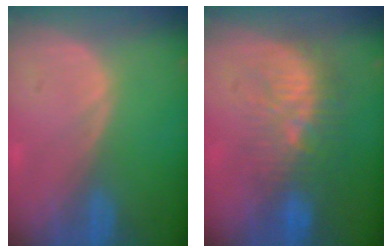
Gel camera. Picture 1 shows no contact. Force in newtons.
{"total": 9.7, "press": 9.0, "slide": 3.6}